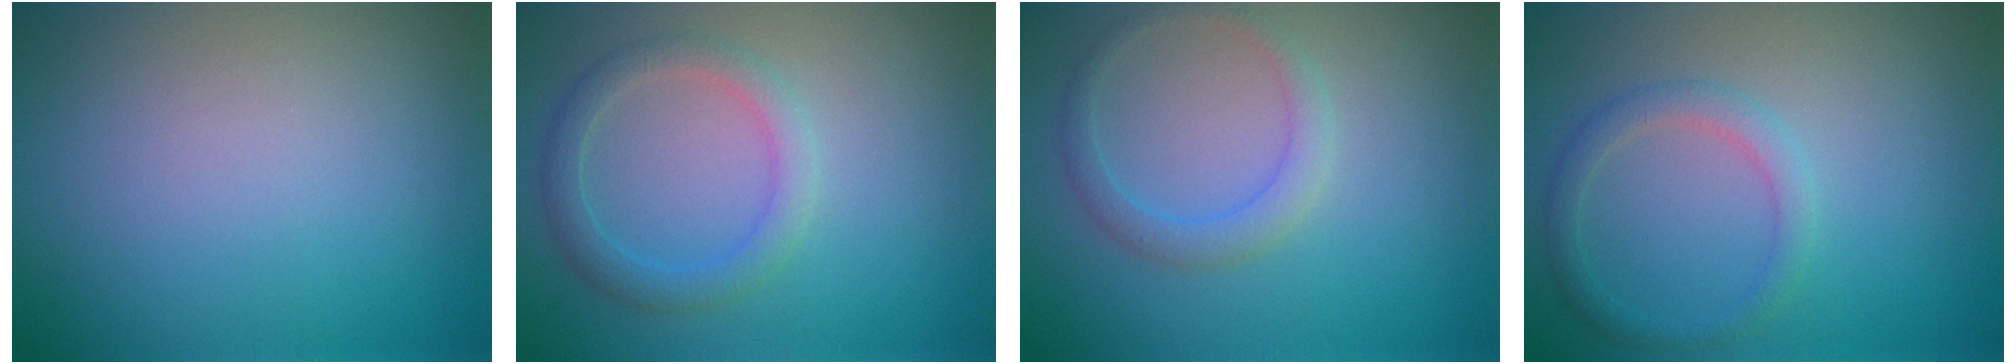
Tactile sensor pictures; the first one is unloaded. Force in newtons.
{"total": 2.7, "press": 2.7, "slide": 0.0}
{"total": 2.0, "press": 2.0, "slide": 0.1}
{"total": 2.0, "press": 2.0, "slide": 0.1}